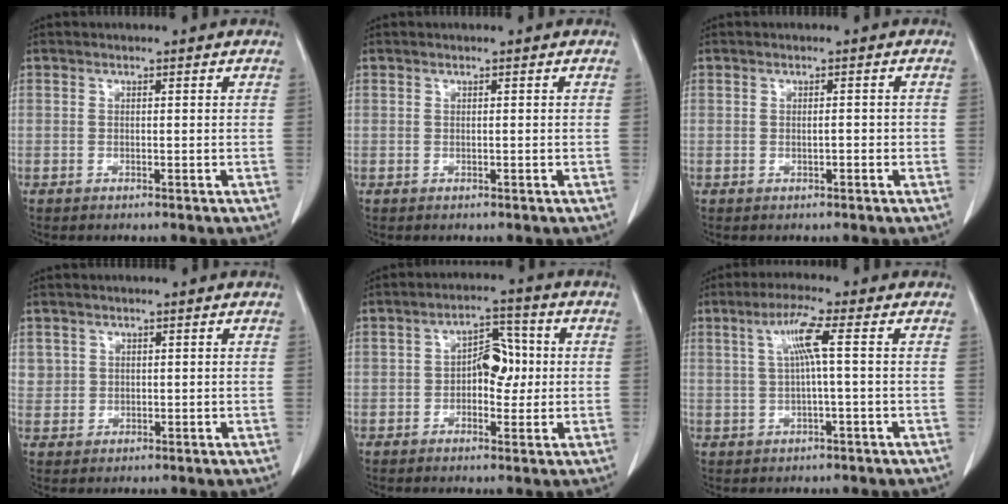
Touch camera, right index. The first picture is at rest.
{"total": 0.0}
{"total": 0.9, "force": [-0.2, 0.3, 0.8], "torque": [-0.013, 0.001, -0.004]}
{"total": 2.5, "force": [1.0, 2.2, 0.2], "torque": [0.011, 0.004, 0.018]}
{"total": 5.8, "force": [0.0, 3.4, 4.8], "torque": [-0.071, 0.019, -0.003]}
{"total": 5.0, "force": [1.0, -0.6, 4.9], "torque": [-0.095, 0.012, 0.023]}